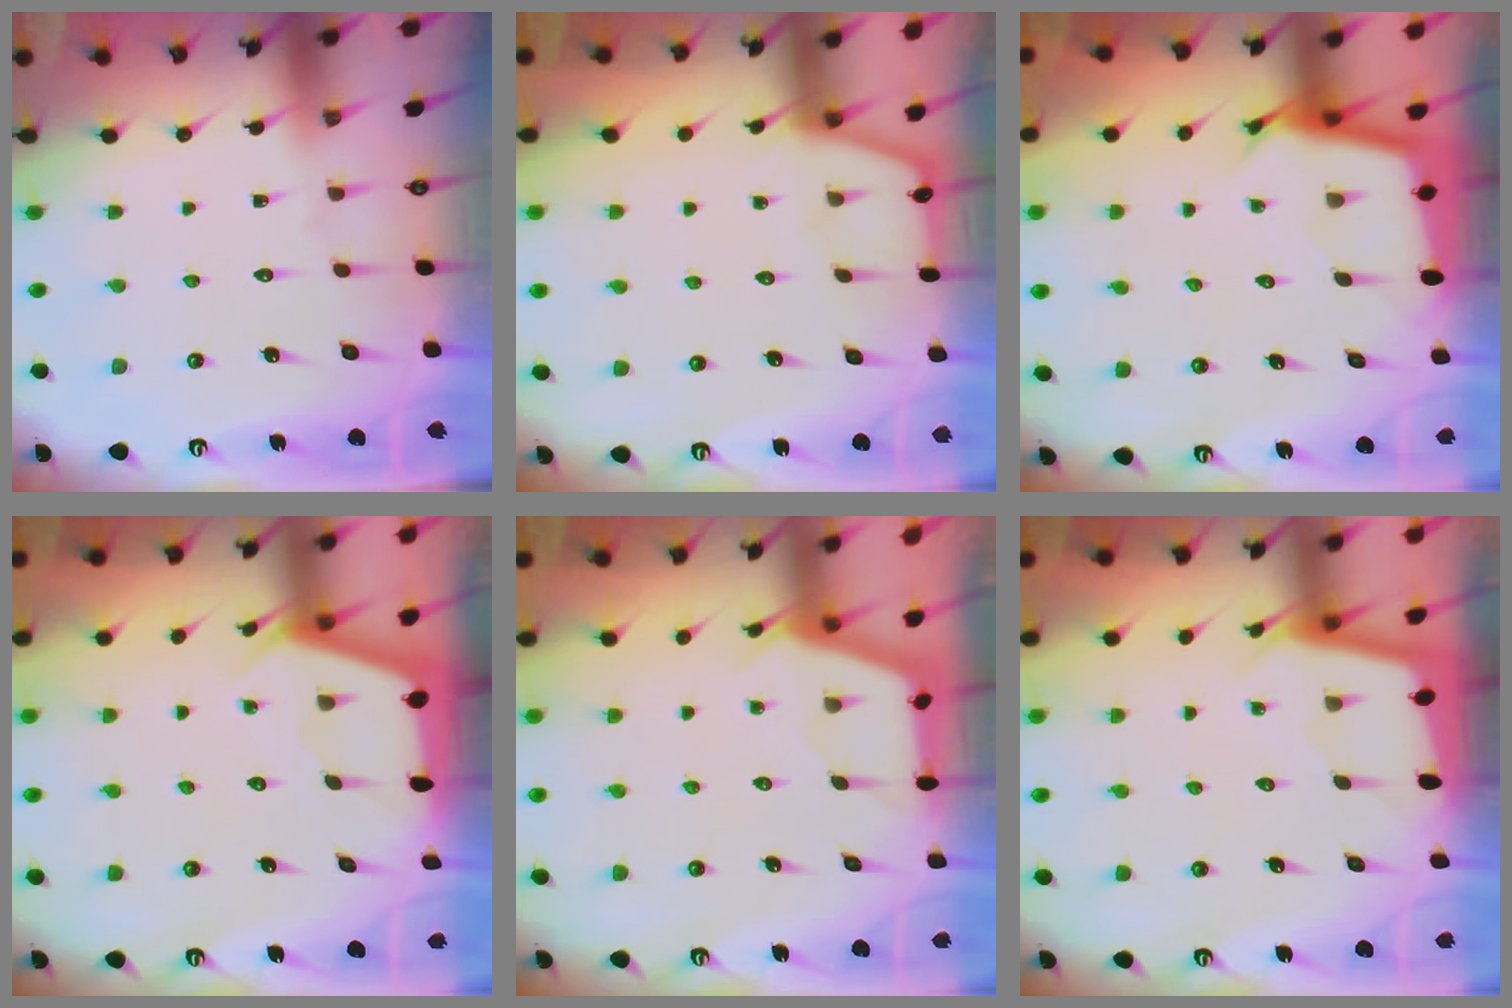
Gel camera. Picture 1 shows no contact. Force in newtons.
{"total": 1.6, "press": 1.6, "slide": 0.3}
{"total": 3.0, "press": 3.0, "slide": 0.0}
{"total": 2.4, "press": 2.4, "slide": 0.3}
{"total": 2.9, "press": 2.9, "slide": 0.3}
{"total": 1.9, "press": 1.9, "slide": 0.1}